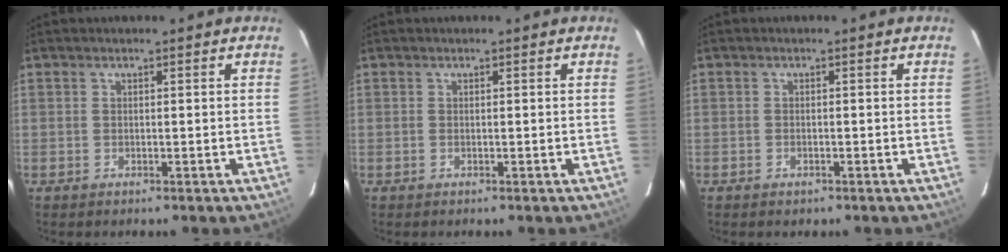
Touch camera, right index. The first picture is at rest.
{"total": 0.0}
{"total": 1.0, "force": [-0.7, 0.7, 0.3], "torque": [-0.006, 0.000, -0.007]}